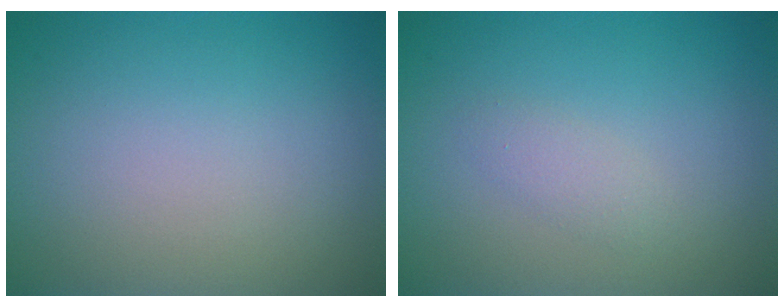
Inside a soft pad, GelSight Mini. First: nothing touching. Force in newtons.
{"total": 1.2, "press": 1.2, "slide": 0.1}